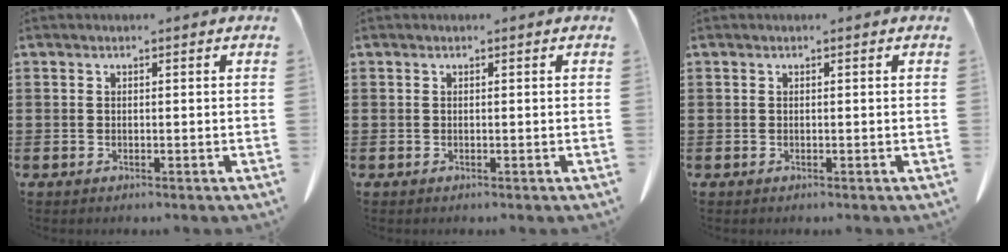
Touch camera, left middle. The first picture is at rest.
{"total": 0.0}
{"total": 0.0}